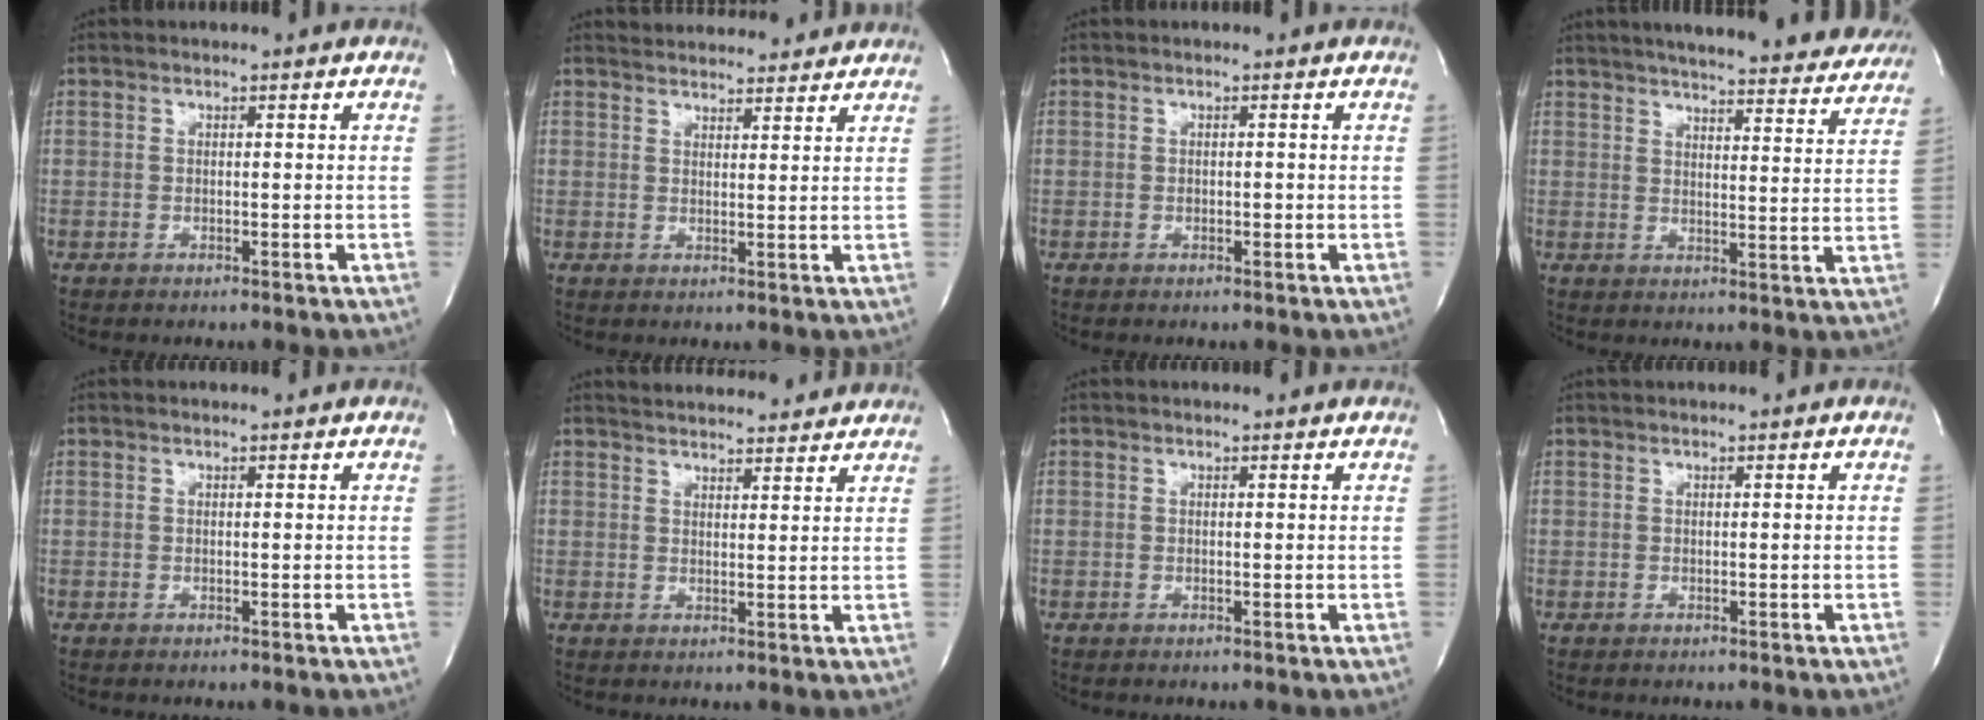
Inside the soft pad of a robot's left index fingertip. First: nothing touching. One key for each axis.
{"total": 9.5, "fx": 9.1, "fy": 2.1, "fz": 1.8, "tx": -0.019, "ty": 0.013, "tz": 0.110}
{"total": 0.6, "fx": -0.5, "fy": 0.3, "fz": 0.3, "tx": -0.001, "ty": -0.002, "tz": -0.011}
{"total": 26.3, "fx": 23.6, "fy": 4.5, "fz": 10.7, "tx": -0.165, "ty": -0.035, "tz": 0.281}
{"total": 0.6, "fx": 0.5, "fy": -0.1, "fz": 0.2, "tx": -0.008, "ty": 0.000, "tz": 0.006}
{"total": 11.4, "fx": 10.9, "fy": 2.1, "fz": 2.8, "tx": -0.034, "ty": 0.011, "tz": 0.132}
{"total": 0.9, "fx": 0.9, "fy": 0.0, "fz": 0.1, "tx": -0.010, "ty": -0.003, "tz": 0.005}
{"total": 1.2, "fx": 1.1, "fy": 0.0, "fz": 0.4, "tx": -0.008, "ty": 0.017, "tz": 0.015}